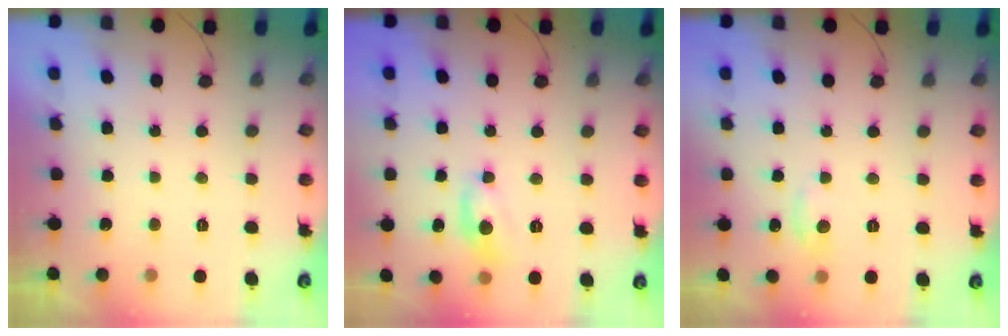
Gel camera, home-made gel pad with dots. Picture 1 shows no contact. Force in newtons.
{"total": 8.3, "press": 8.3, "slide": 0.6}
{"total": 3.5, "press": 3.5, "slide": 0.5}